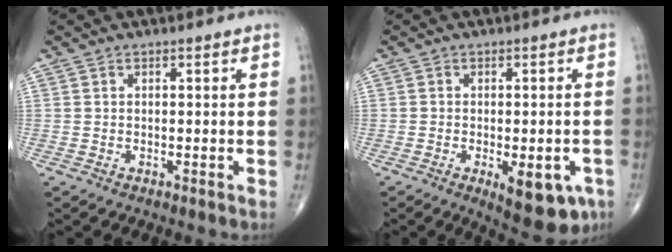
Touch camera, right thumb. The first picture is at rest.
{"total": 10.0, "force": [-4.1, 4.2, 8.0], "torque": [-0.080, 0.004, -0.047]}